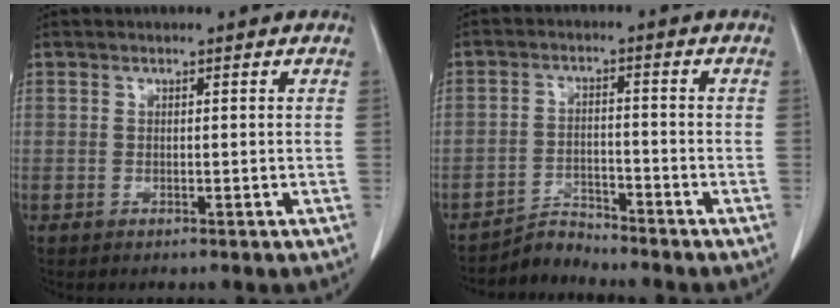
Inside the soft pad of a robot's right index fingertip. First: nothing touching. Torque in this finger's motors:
{"motor_torque": [-0.90, -0.17, -0.34, -0.14]}